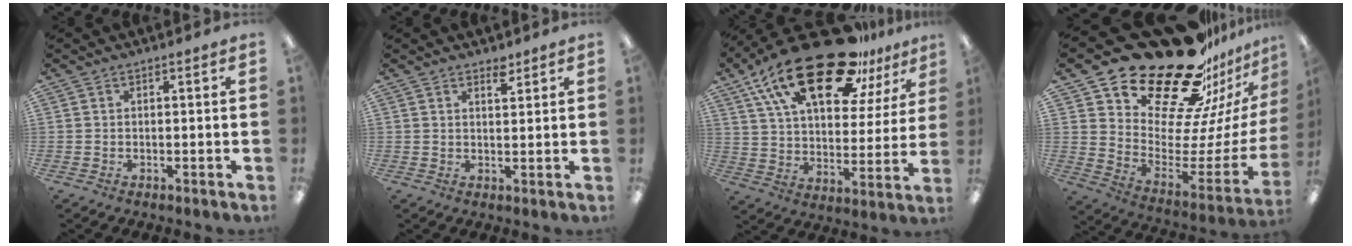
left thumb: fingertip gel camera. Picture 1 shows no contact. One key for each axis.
{"total": 2.7, "fx": 2.2, "fy": 1.1, "fz": 1.1, "tx": -0.002, "ty": -0.011, "tz": 0.035}
{"total": 26.4, "fx": 17.5, "fy": 10.8, "fz": 16.5, "tx": -0.289, "ty": -0.100, "tz": 0.296}
{"total": 28.3, "fx": 22.2, "fy": 12.5, "fz": 12.2, "tx": -0.170, "ty": -0.174, "tz": 0.413}